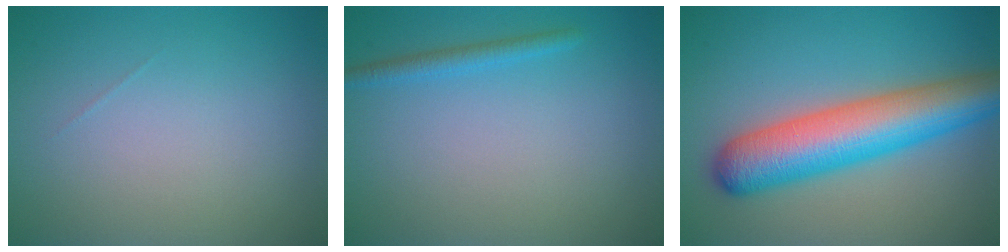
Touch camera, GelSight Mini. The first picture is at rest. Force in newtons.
{"total": 1.5, "press": 1.4, "slide": 0.1}
{"total": 8.9, "press": 8.9, "slide": 0.2}